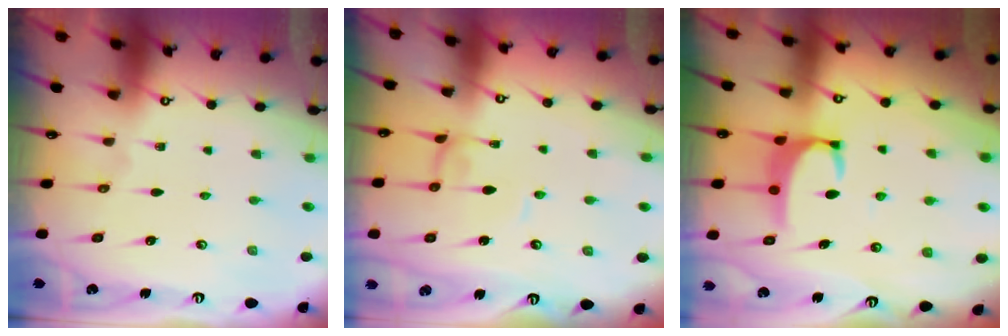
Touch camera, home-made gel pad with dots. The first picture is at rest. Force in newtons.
{"total": 1.1, "press": 1.0, "slide": 0.3}
{"total": 3.2, "press": 3.2, "slide": 0.3}